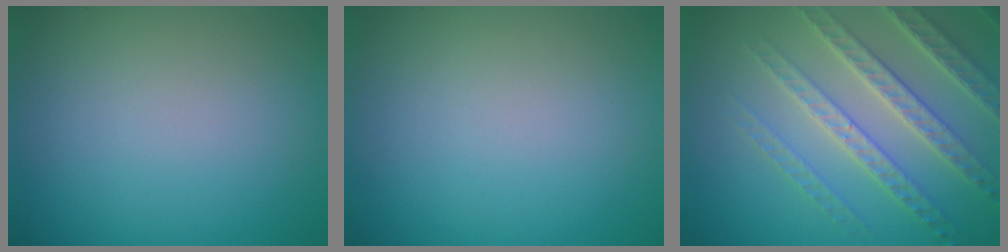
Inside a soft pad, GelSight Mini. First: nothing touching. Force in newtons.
{"total": 0.0}
{"total": 6.1, "press": 4.9, "slide": 3.5}